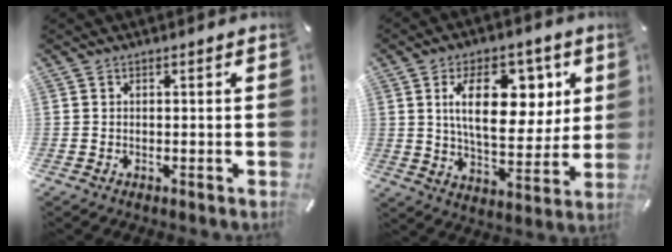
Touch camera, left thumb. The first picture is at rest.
{"total": 17.1, "force": [5.9, 9.4, 13.0], "torque": [-0.208, 0.001, 0.098]}